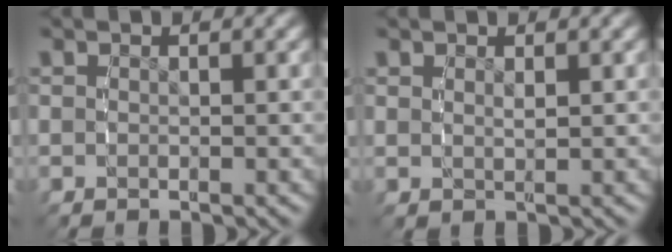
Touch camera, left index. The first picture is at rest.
{"total": 0.8, "force": [0.6, 0.2, 0.5], "torque": [-0.013, -0.009, 0.017]}